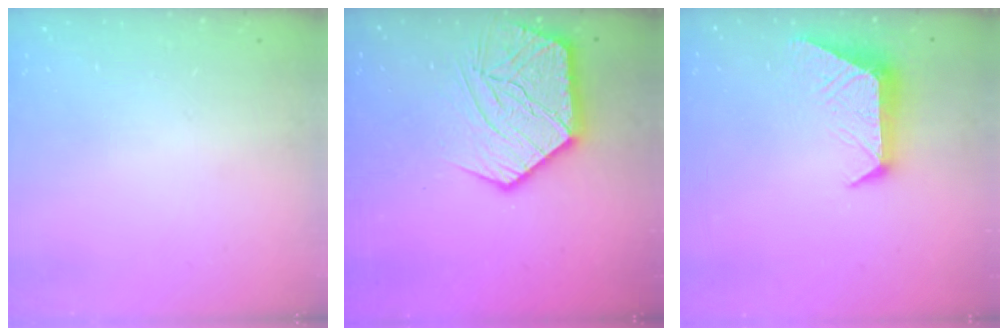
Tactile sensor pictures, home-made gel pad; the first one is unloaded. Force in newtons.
{"total": 16.2, "press": 16.1, "slide": 1.1}
{"total": 10.4, "press": 10.4, "slide": 0.3}